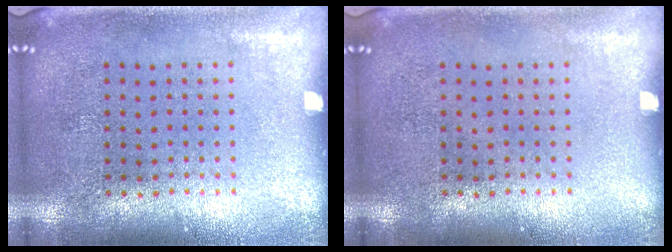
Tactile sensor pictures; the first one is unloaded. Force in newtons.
{"total": 0.0}